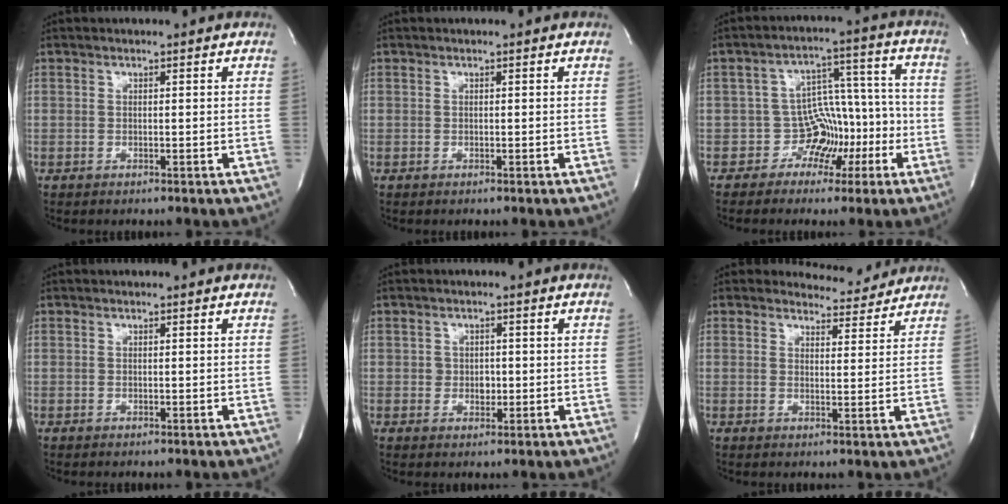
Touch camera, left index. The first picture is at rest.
{"total": 0.0}
{"total": 7.2, "force": [-3.5, 6.1, 1.7], "torque": [0.001, 0.041, -0.049]}
{"total": 0.0}
{"total": 2.0, "force": [-0.5, 1.8, 0.9], "torque": [-0.008, 0.003, -0.005]}
{"total": 4.0, "force": [3.8, 0.8, -0.9], "torque": [0.007, -0.010, 0.046]}